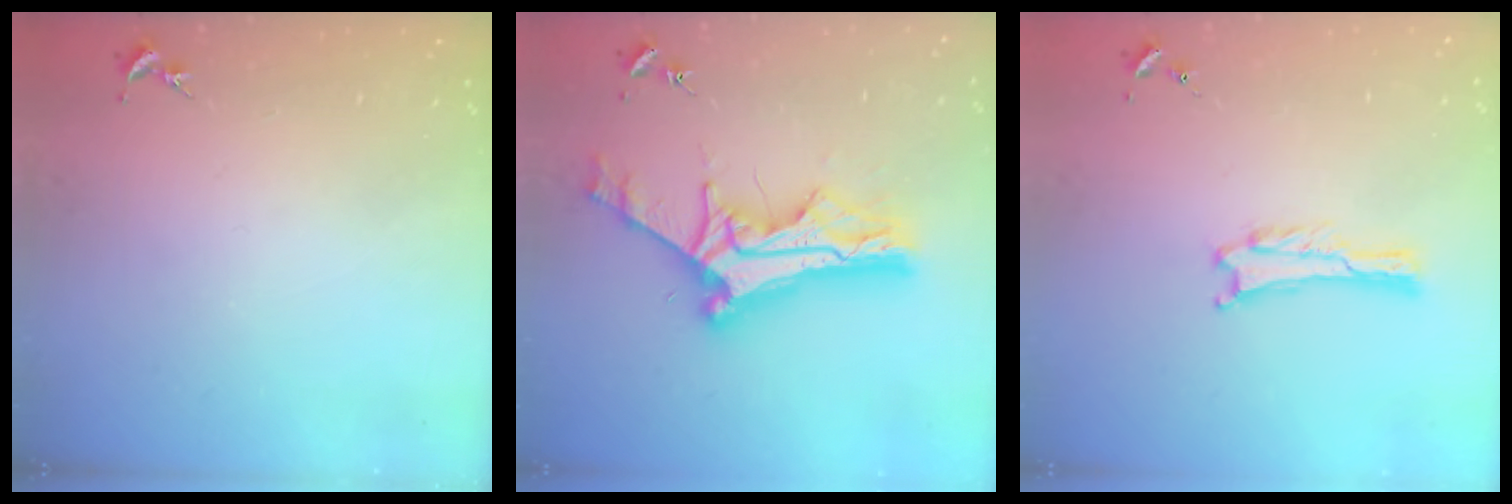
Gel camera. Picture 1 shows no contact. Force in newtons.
{"total": 12.3, "press": 12.3, "slide": 1.1}
{"total": 0.5, "press": 0.5, "slide": 0.1}